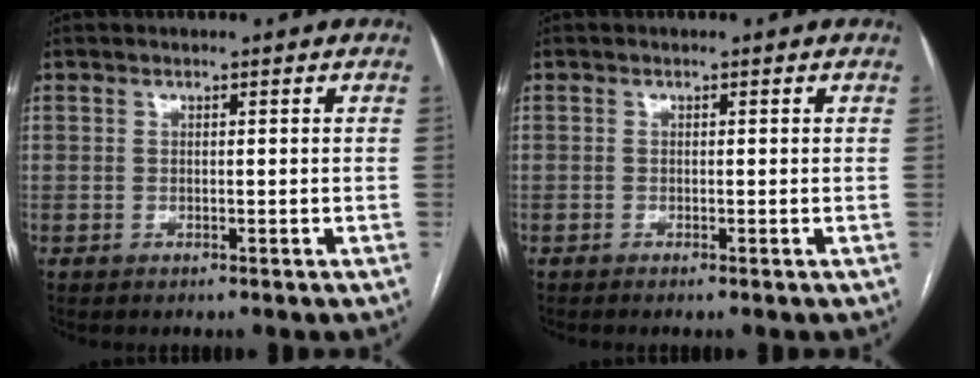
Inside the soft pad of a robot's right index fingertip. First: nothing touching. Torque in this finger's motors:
{"motor_torque": [-0.09, -0.02, -0.02, 0.01]}